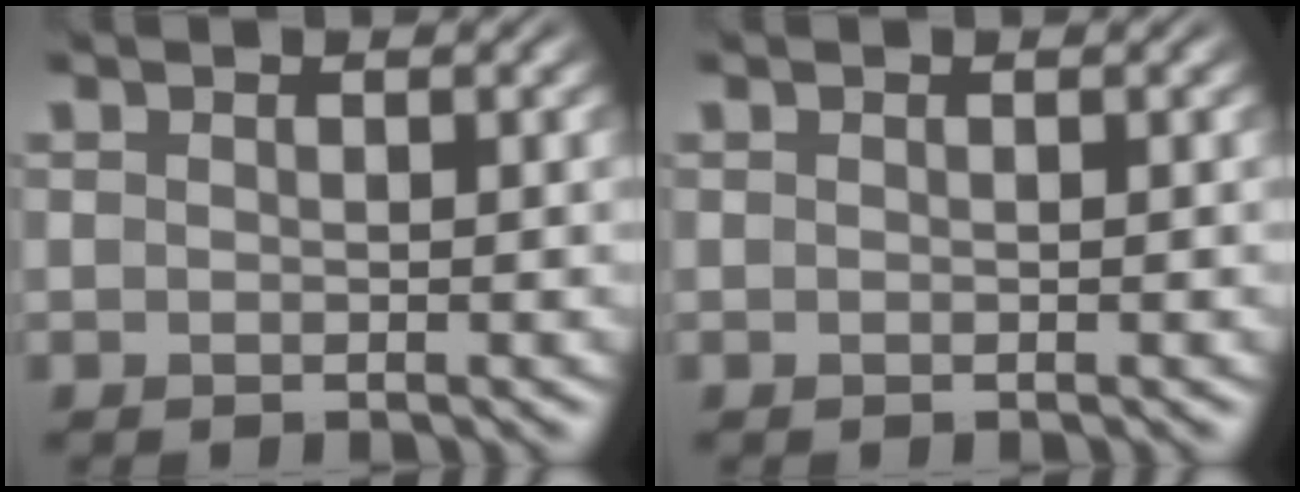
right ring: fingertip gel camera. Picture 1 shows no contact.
{"total": 0.0}